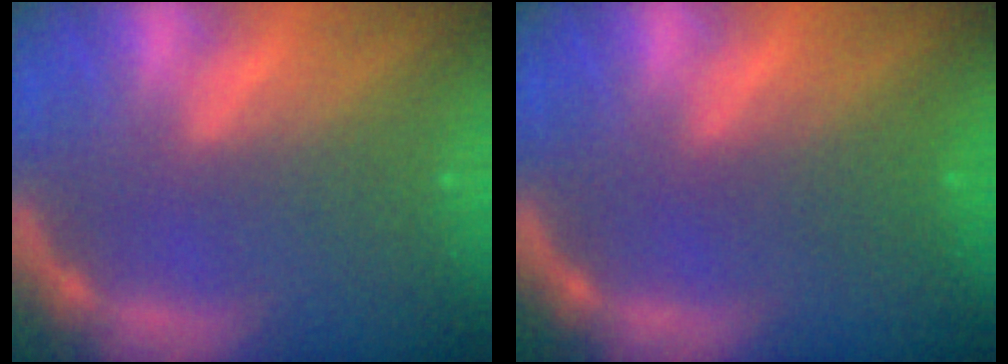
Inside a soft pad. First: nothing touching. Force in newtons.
{"total": 2.0}